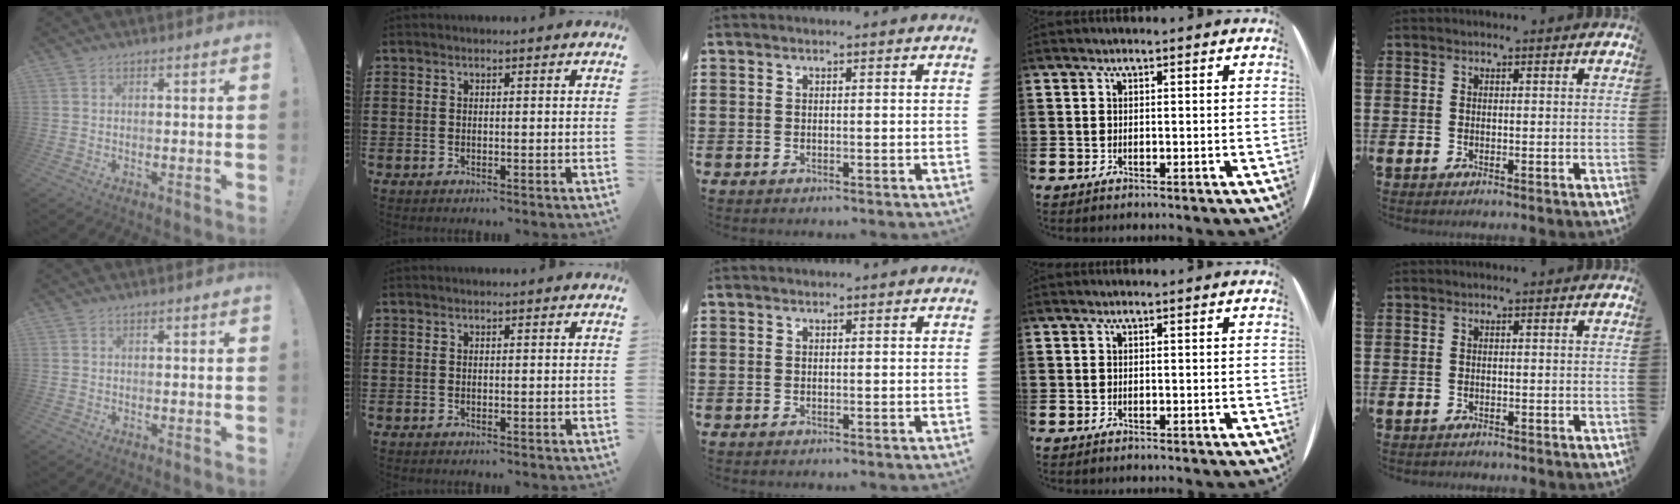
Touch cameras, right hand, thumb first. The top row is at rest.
{}